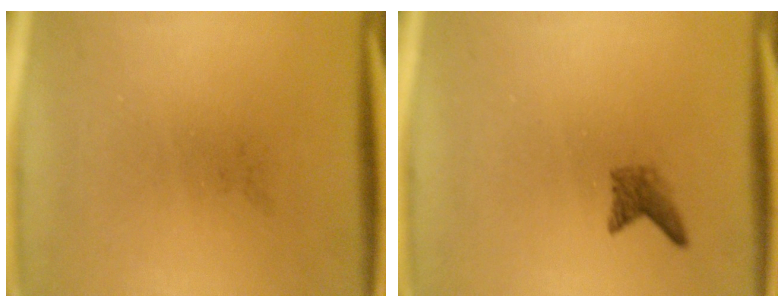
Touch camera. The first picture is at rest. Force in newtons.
{"total": 1.7}